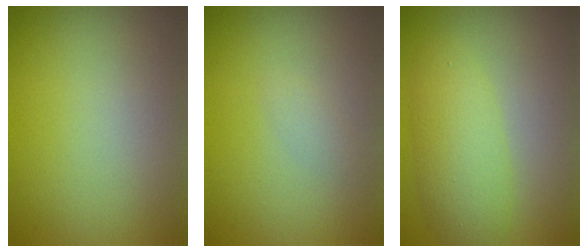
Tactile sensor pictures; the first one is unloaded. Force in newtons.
{"total": 0.8, "press": 0.8, "slide": 0.0}
{"total": 3.8, "press": 3.8, "slide": 0.1}